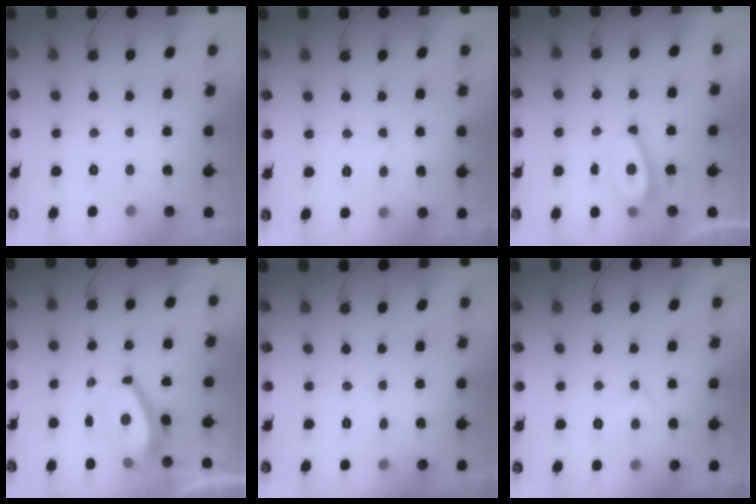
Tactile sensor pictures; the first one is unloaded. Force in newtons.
{"total": 2.6, "press": 2.6, "slide": 0.3}
{"total": 5.3, "press": 4.9, "slide": 2.1}
{"total": 7.1, "press": 7.1, "slide": 0.8}
{"total": 2.5, "press": 2.5, "slide": 0.1}
{"total": 6.2, "press": 6.2, "slide": 0.5}